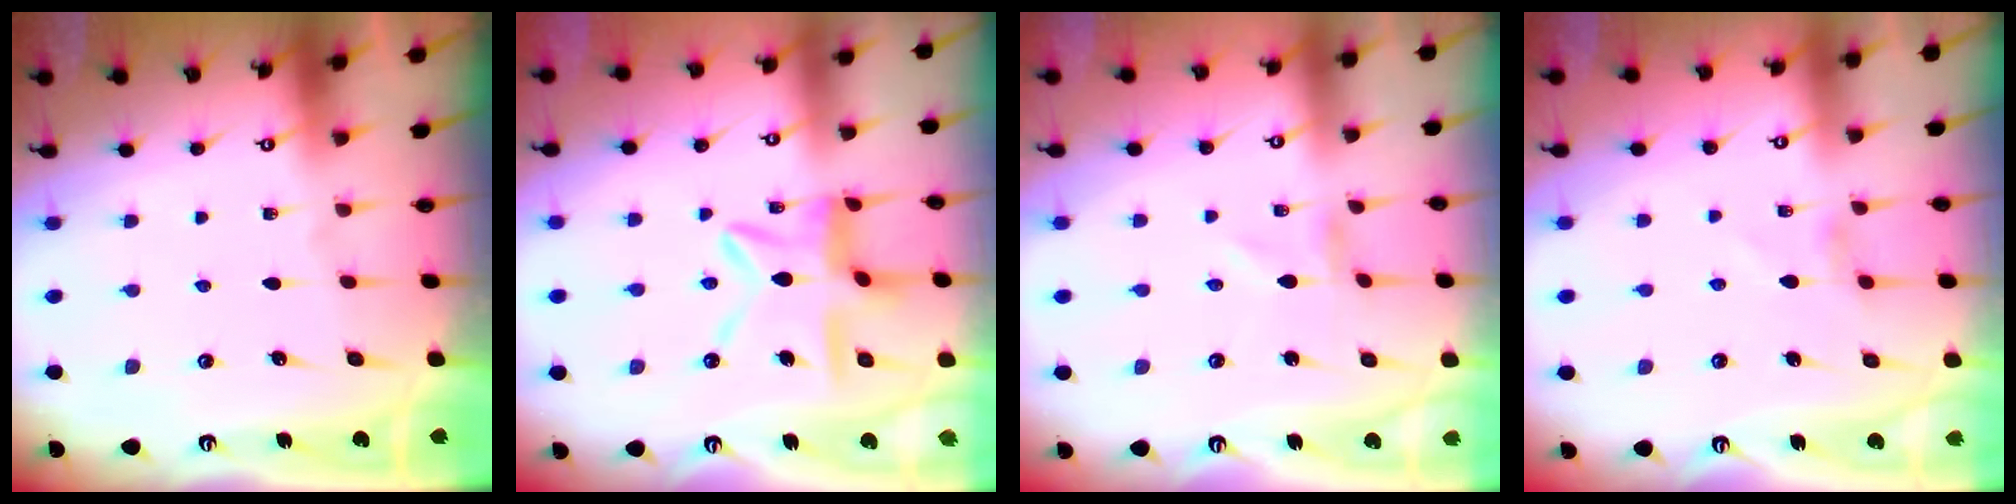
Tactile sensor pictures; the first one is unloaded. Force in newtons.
{"total": 12.7, "press": 12.6, "slide": 1.3}
{"total": 1.1, "press": 1.1, "slide": 0.1}
{"total": 2.1, "press": 2.1, "slide": 0.4}